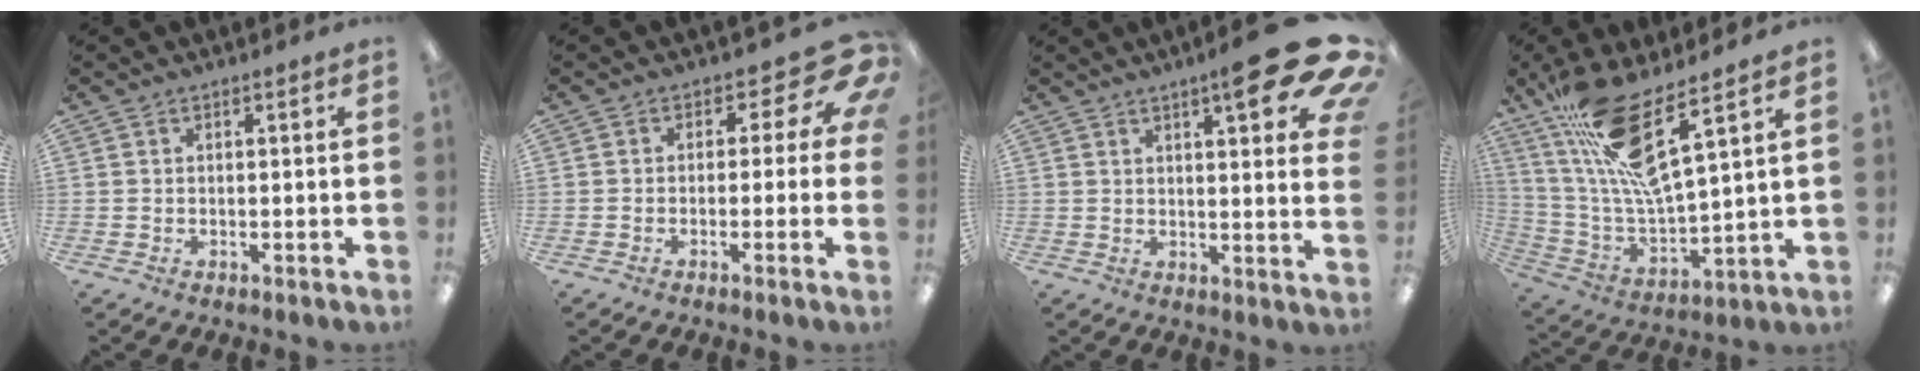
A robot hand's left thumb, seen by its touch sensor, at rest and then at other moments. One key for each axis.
{"total": 8.3, "fx": 3.2, "fy": 4.6, "fz": 6.1, "tx": -0.076, "ty": -0.022, "tz": 0.055}
{"total": 15.0, "fx": 8.0, "fy": 3.7, "fz": 12.2, "tx": -0.152, "ty": -0.049, "tz": 0.118}
{"total": 17.0, "fx": 10.9, "fy": 3.3, "fz": 12.5, "tx": -0.254, "ty": -0.062, "tz": 0.184}